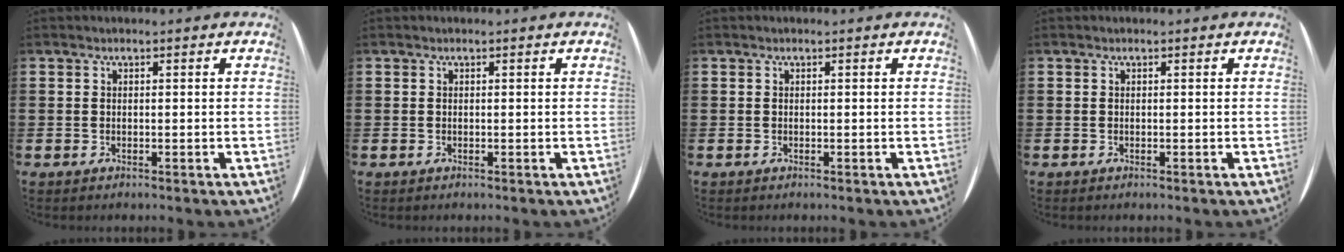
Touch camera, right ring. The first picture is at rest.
{"total": 0.0}
{"total": 0.0}
{"total": 0.0}